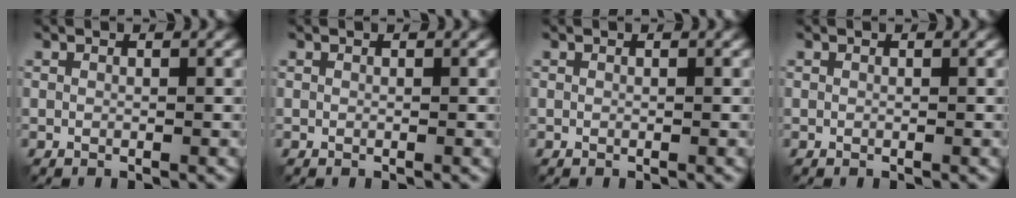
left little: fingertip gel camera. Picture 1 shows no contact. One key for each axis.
{"total": 0.0}
{"total": 0.0}
{"total": 0.0}